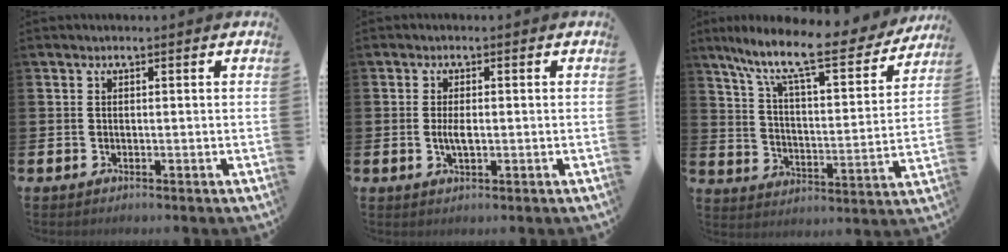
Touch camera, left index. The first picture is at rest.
{"total": 2.4, "force": [-0.1, 1.0, 2.2], "torque": [-0.039, 0.000, -0.004]}
{"total": 11.4, "force": [9.2, 2.4, 6.2], "torque": [-0.134, -0.062, 0.147]}